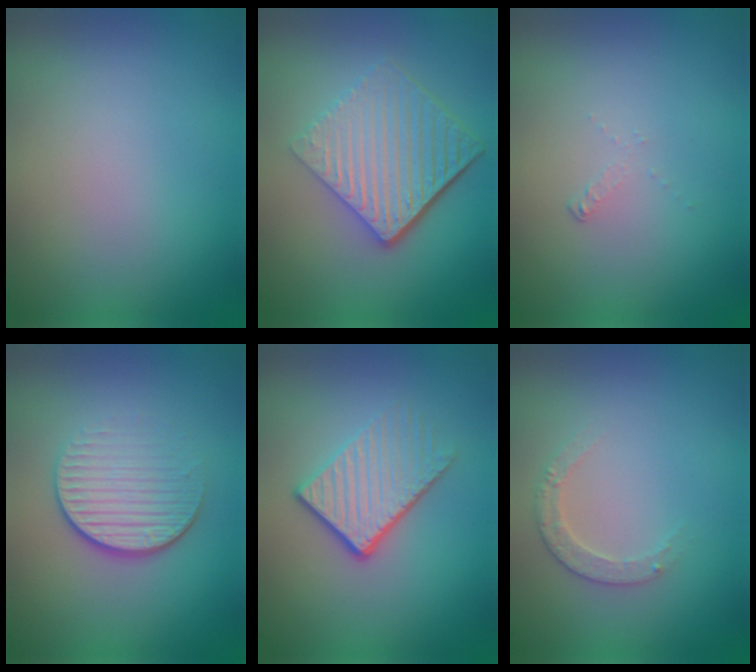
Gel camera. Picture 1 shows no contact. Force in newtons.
{"total": 6.4, "press": 4.2, "slide": 4.8}
{"total": 0.6, "press": 0.2, "slide": 0.6}
{"total": 4.0, "press": 2.7, "slide": 3.0}
{"total": 3.9, "press": 2.8, "slide": 2.8}
{"total": 1.8, "press": 1.8, "slide": 0.4}